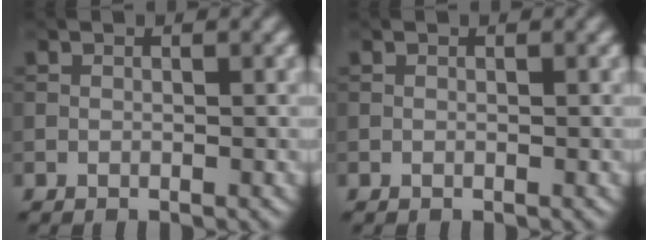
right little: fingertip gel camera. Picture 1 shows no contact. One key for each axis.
{"total": 0.0}